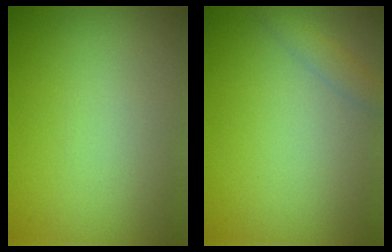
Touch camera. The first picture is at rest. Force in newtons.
{"total": 1.4, "press": 1.4, "slide": 0.0}